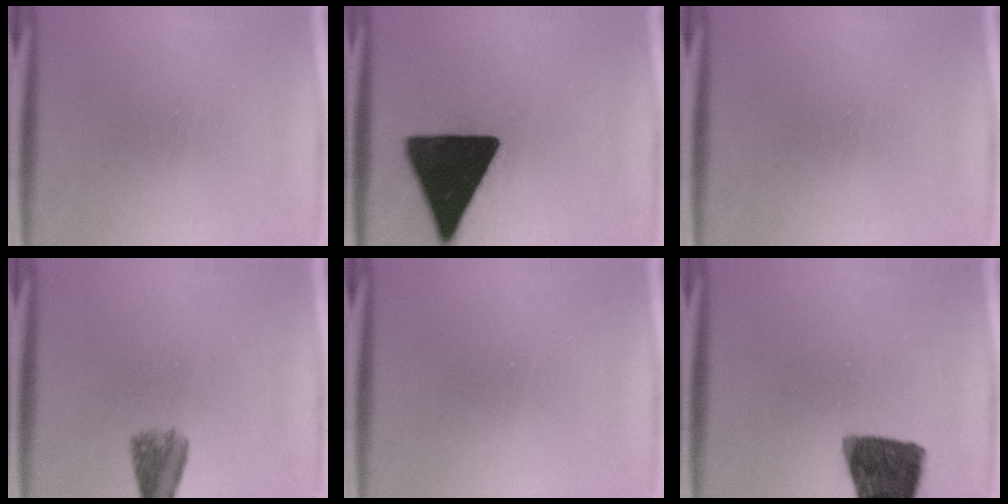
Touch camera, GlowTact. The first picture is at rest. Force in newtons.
{"total": 18.8}
{"total": 0.0}
{"total": 4.0}
{"total": 0.0}
{"total": 13.0}